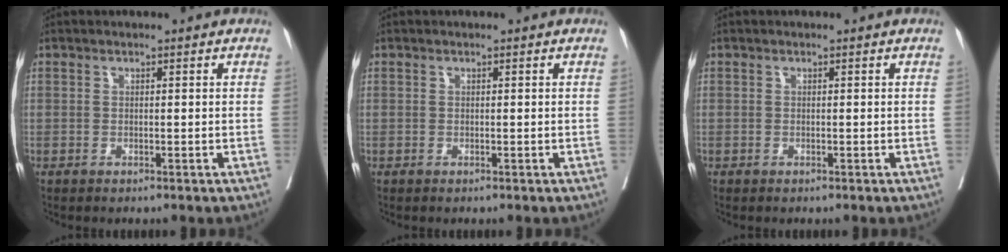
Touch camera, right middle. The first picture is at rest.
{"total": 0.0}
{"total": 0.0}